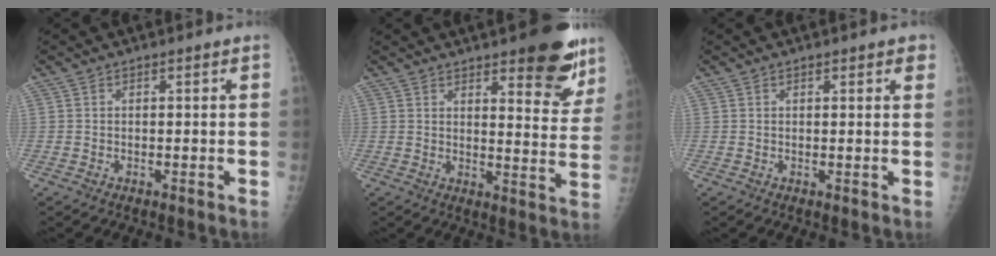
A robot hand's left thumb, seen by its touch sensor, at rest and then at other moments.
{"total": 13.8, "force": [9.0, 4.5, 9.4], "torque": [-0.074, -0.057, 0.116]}
{"total": 1.9, "force": [1.3, 0.8, 1.2], "torque": [-0.004, -0.003, 0.012]}